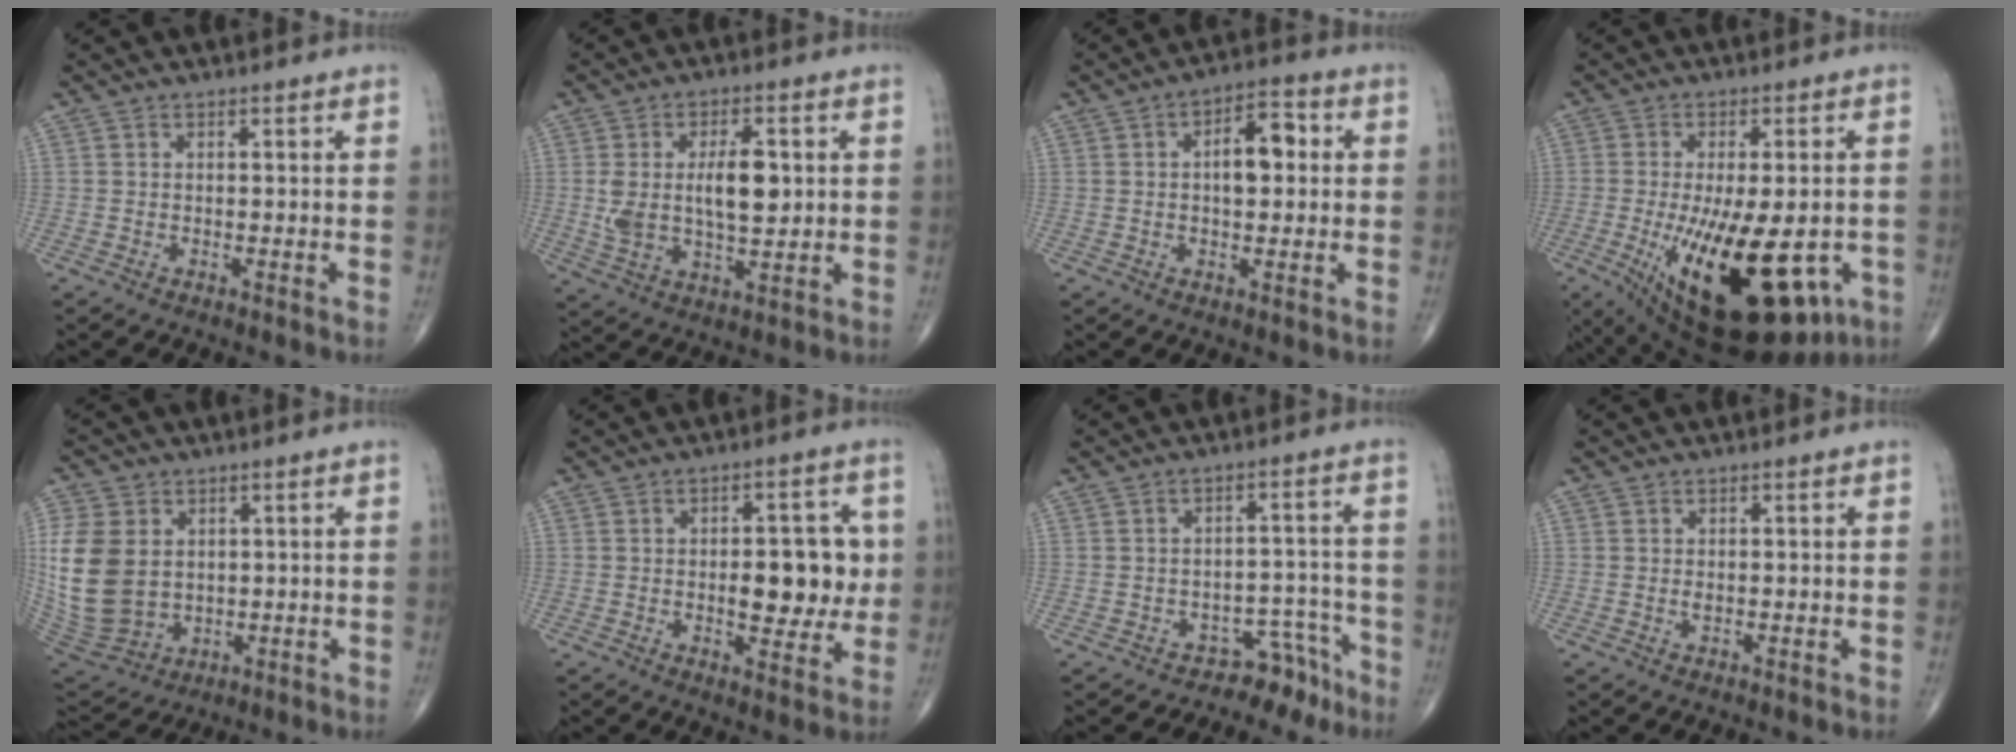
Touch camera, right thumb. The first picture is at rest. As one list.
[{"total": 11.6, "force": [1.5, 5.6, 10.1], "torque": [-0.176, -0.001, 0.033]}, {"total": 7.9, "force": [0.9, 4.1, 6.6], "torque": [-0.089, 0.016, 0.007]}, {"total": 23.5, "force": [-7.0, 10.0, 20.1], "torque": [-0.294, -0.026, -0.081]}, {"total": 15.9, "force": [1.9, 12.0, 10.3], "torque": [-0.212, -0.015, 0.057]}, {"total": 11.5, "force": [0.2, 5.6, 10.1], "torque": [-0.104, 0.004, 0.009]}, {"total": 5.1, "force": [-4.2, 2.9, 0.5], "torque": [0.027, 0.079, -0.059]}, {"total": 0.7, "force": [0.0, 0.4, 0.6], "torque": [-0.011, -0.001, 0.000]}]